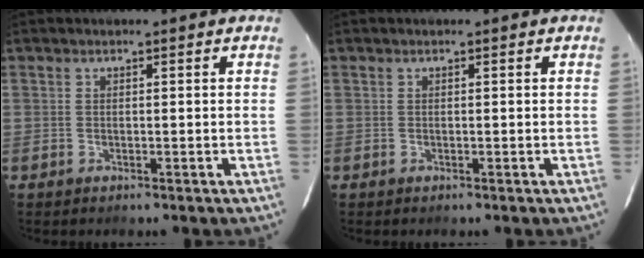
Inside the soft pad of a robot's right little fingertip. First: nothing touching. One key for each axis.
{"total": 0.0}